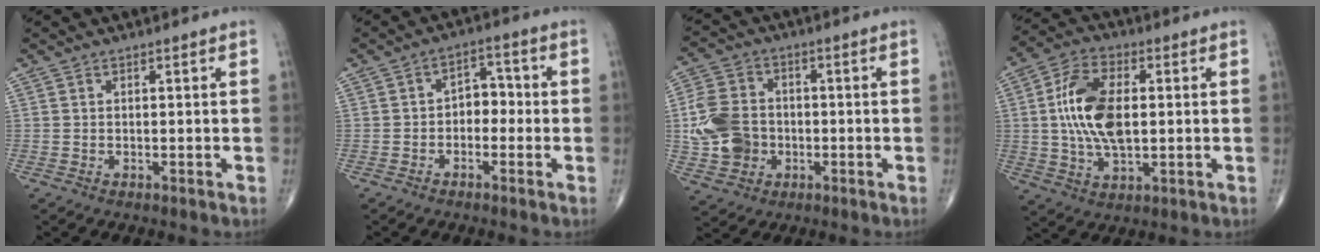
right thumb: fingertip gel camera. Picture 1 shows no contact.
{"total": 4.8, "force": [-1.0, 3.3, 3.2], "torque": [-0.021, 0.023, -0.029]}
{"total": 11.0, "force": [-1.4, 9.1, 6.1], "torque": [-0.108, 0.013, -0.026]}
{"total": 13.5, "force": [1.1, 7.1, 11.5], "torque": [-0.218, 0.007, 0.018]}